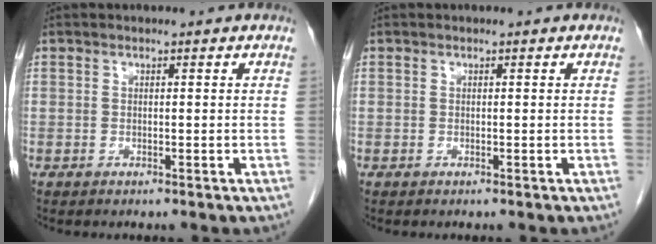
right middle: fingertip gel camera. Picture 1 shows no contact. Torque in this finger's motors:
{"motor_torque": [0.00, 0.00, 0.00, -0.01]}